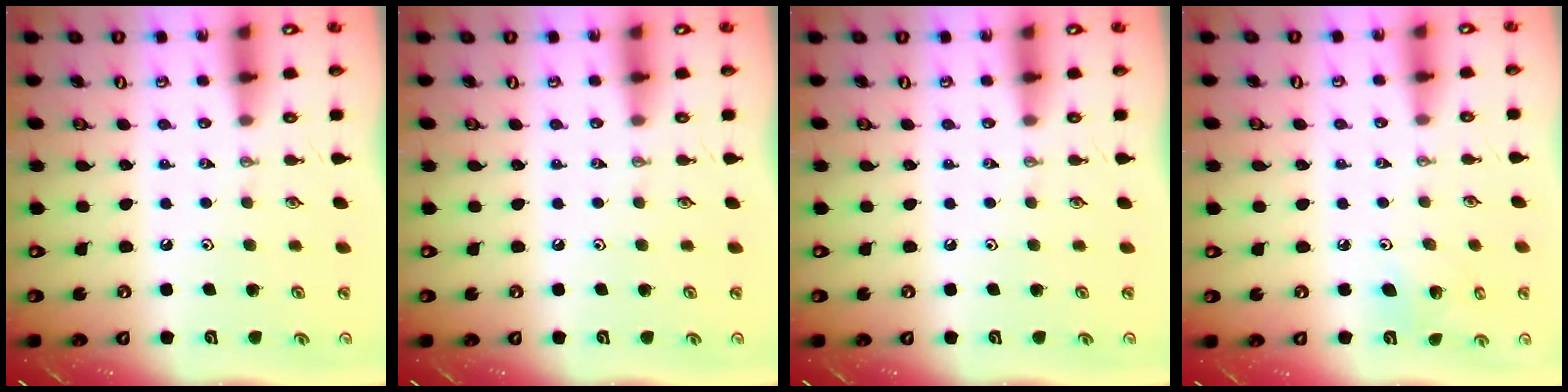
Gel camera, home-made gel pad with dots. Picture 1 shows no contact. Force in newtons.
{"total": 0.0}
{"total": 0.0}
{"total": 5.9, "press": 5.6, "slide": 1.6}